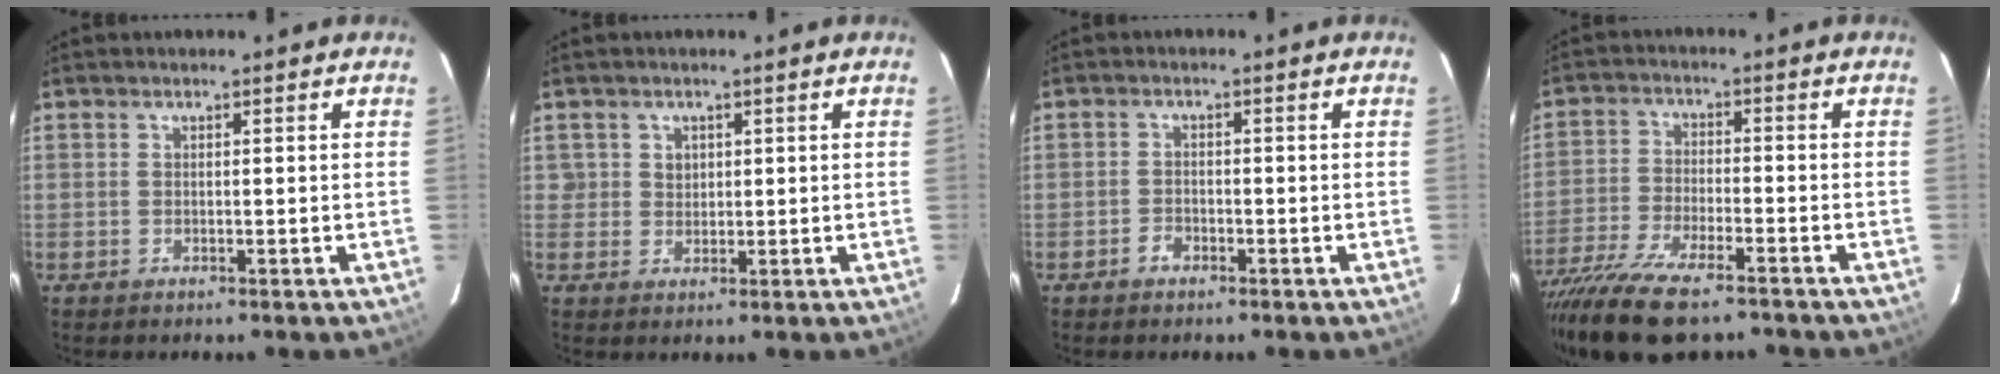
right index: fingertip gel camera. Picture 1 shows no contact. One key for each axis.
{"total": 2.2, "fx": 0.6, "fy": 2.1, "fz": 0.1, "tx": 0.006, "ty": 0.011, "tz": 0.010}
{"total": 1.9, "fx": -1.5, "fy": 1.2, "fz": 0.6, "tx": -0.012, "ty": 0.004, "tz": -0.026}
{"total": 17.8, "fx": -13.6, "fy": 5.0, "fz": 10.2, "tx": -0.225, "ty": -0.056, "tz": -0.241}